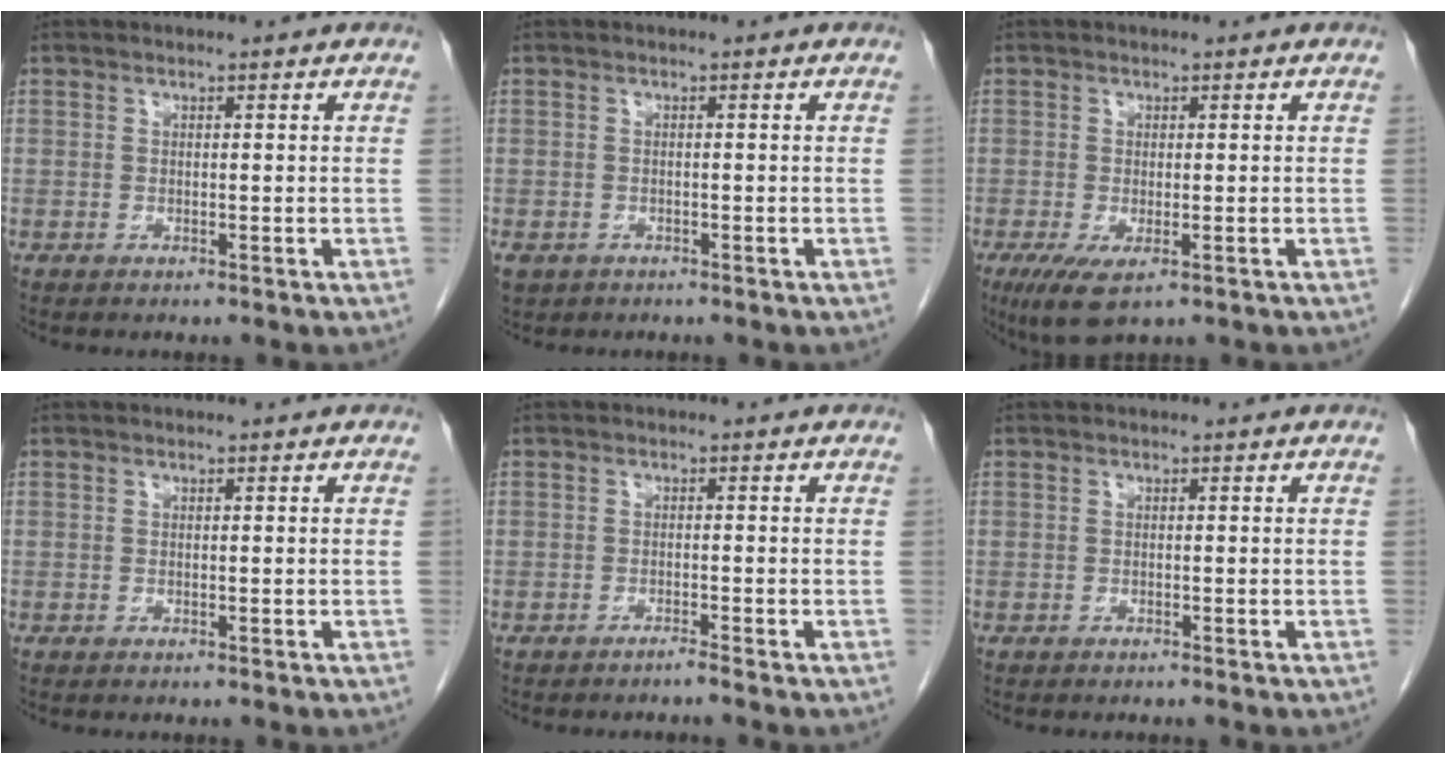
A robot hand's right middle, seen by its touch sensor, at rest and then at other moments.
{"total": 3.4, "force": [-2.2, 2.3, 1.2], "torque": [-0.027, -0.003, -0.030]}
{"total": 5.4, "force": [-2.8, 1.8, 4.3], "torque": [-0.073, -0.016, -0.040]}
{"total": 0.0}
{"total": 0.9, "force": [-0.8, -0.3, 0.3], "torque": [-0.003, 0.002, -0.016]}
{"total": 0.0}